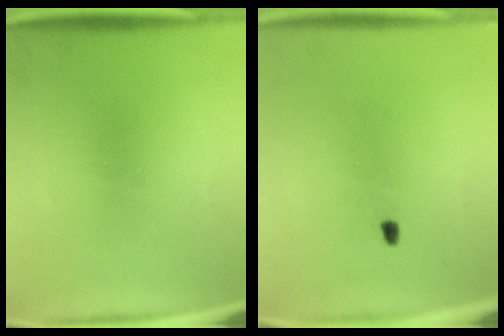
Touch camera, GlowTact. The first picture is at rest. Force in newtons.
{"total": 0.9}